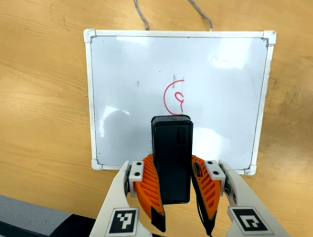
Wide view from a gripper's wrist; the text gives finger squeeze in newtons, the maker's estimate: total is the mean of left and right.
{"total": 10.4, "left": 9.3, "right": 11.5}